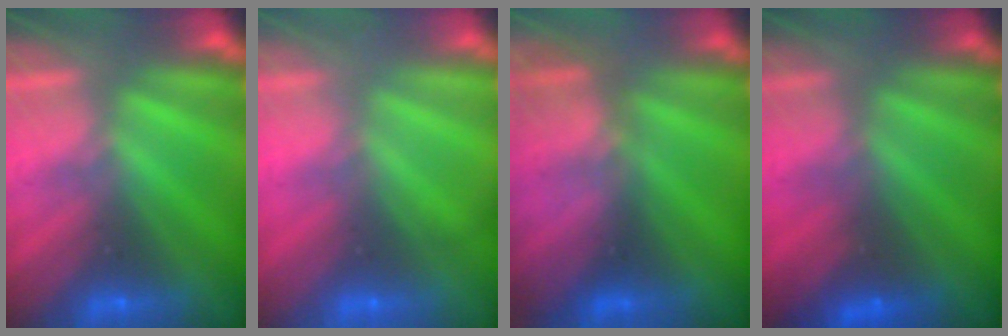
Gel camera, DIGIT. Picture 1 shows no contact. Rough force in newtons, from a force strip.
{"total": 2.0}
{"total": 2.7}
{"total": 1.5}